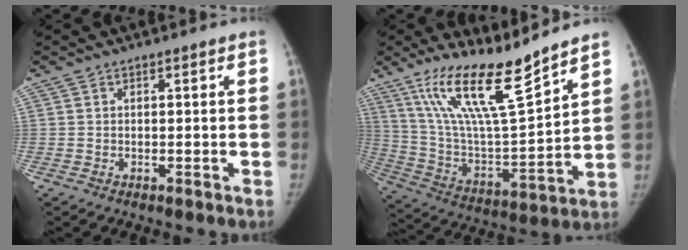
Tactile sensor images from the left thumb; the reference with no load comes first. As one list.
[{"total": 18.6, "force": [13.7, 2.4, 12.4], "torque": [-0.203, -0.078, 0.260]}]